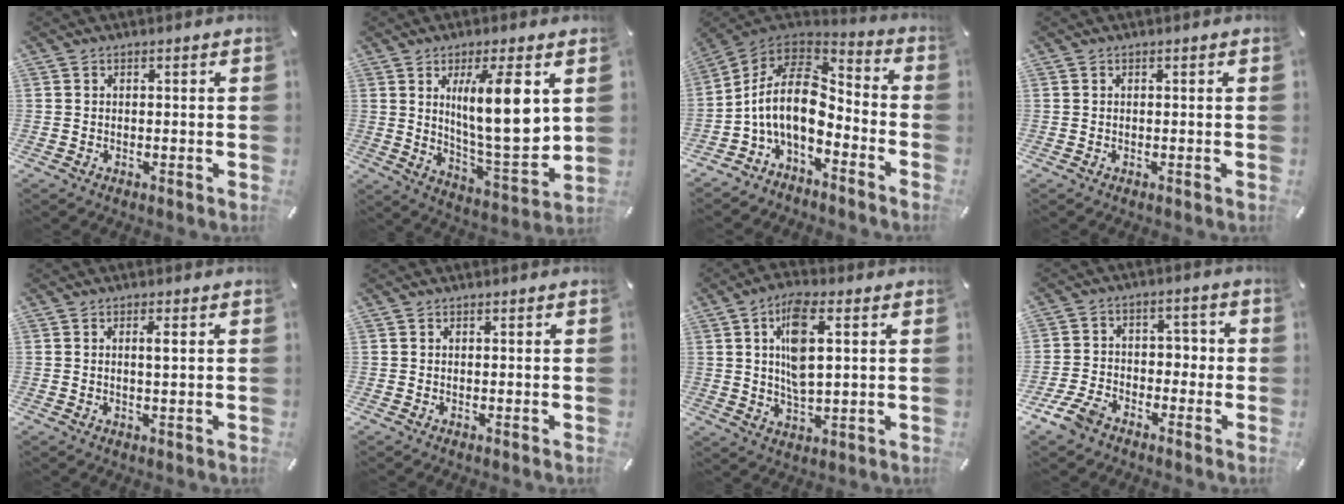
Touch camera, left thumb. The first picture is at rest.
{"total": 16.0, "force": [4.8, 3.7, 14.8], "torque": [-0.242, -0.036, 0.065]}
{"total": 15.7, "force": [-3.3, 9.7, 11.9], "torque": [-0.247, 0.006, -0.059]}
{"total": 0.0}
{"total": 2.5, "force": [0.7, 0.2, 2.4], "torque": [-0.049, 0.000, 0.010]}
{"total": 0.0}
{"total": 10.3, "force": [2.6, 4.4, 9.0], "torque": [-0.181, -0.004, 0.038]}
{"total": 8.2, "force": [-4.6, 5.9, 3.4], "torque": [-0.056, 0.035, -0.086]}